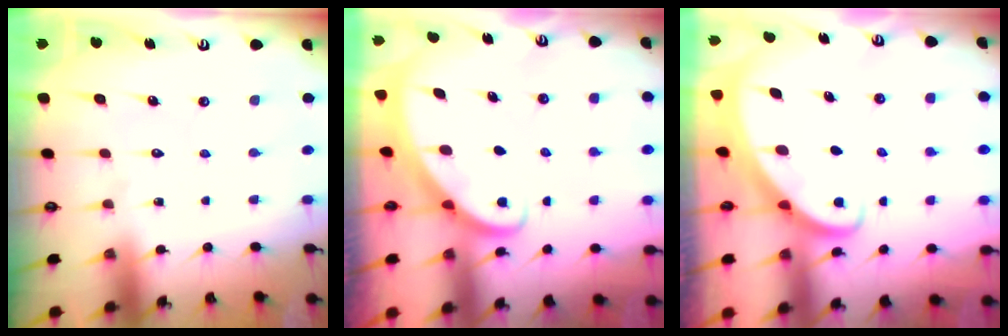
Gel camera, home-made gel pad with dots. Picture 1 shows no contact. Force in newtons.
{"total": 2.7, "press": 2.7, "slide": 0.2}
{"total": 2.6, "press": 2.6, "slide": 0.3}